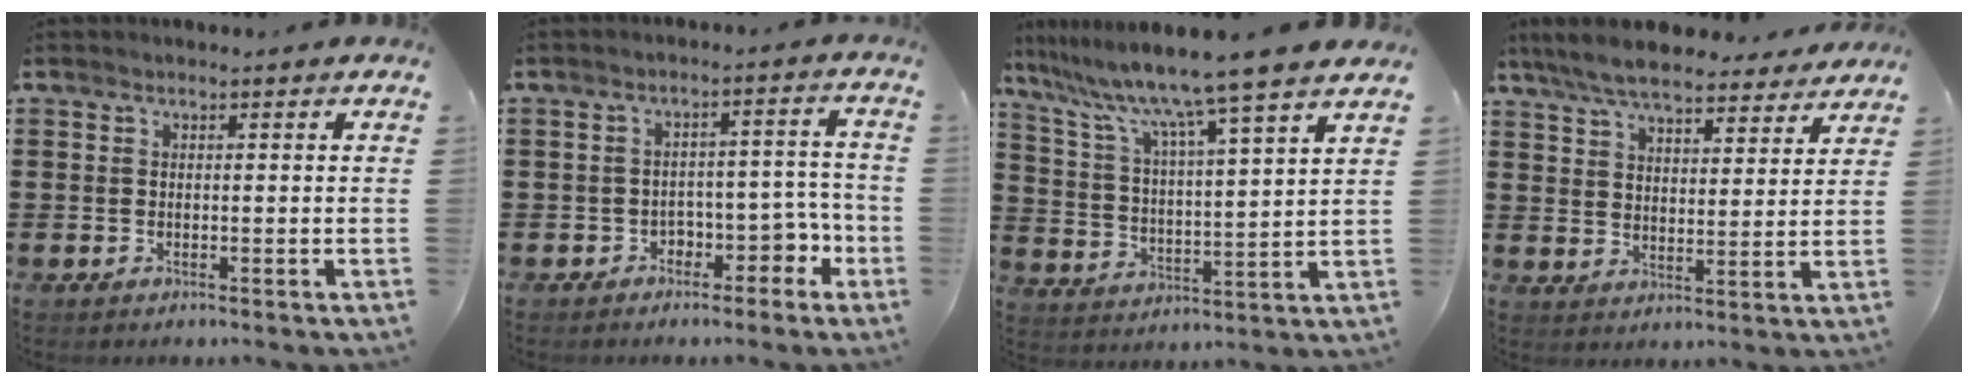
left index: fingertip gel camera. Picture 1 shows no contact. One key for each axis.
{"total": 4.2, "fx": -3.1, "fy": 2.2, "fz": 1.8, "tx": -0.038, "ty": 0.010, "tz": -0.065}
{"total": 9.5, "fx": 8.1, "fy": -1.5, "fz": 4.7, "tx": -0.124, "ty": -0.064, "tz": 0.129}
{"total": 7.6, "fx": 7.0, "fy": 1.0, "fz": 2.7, "tx": -0.079, "ty": -0.025, "tz": 0.128}